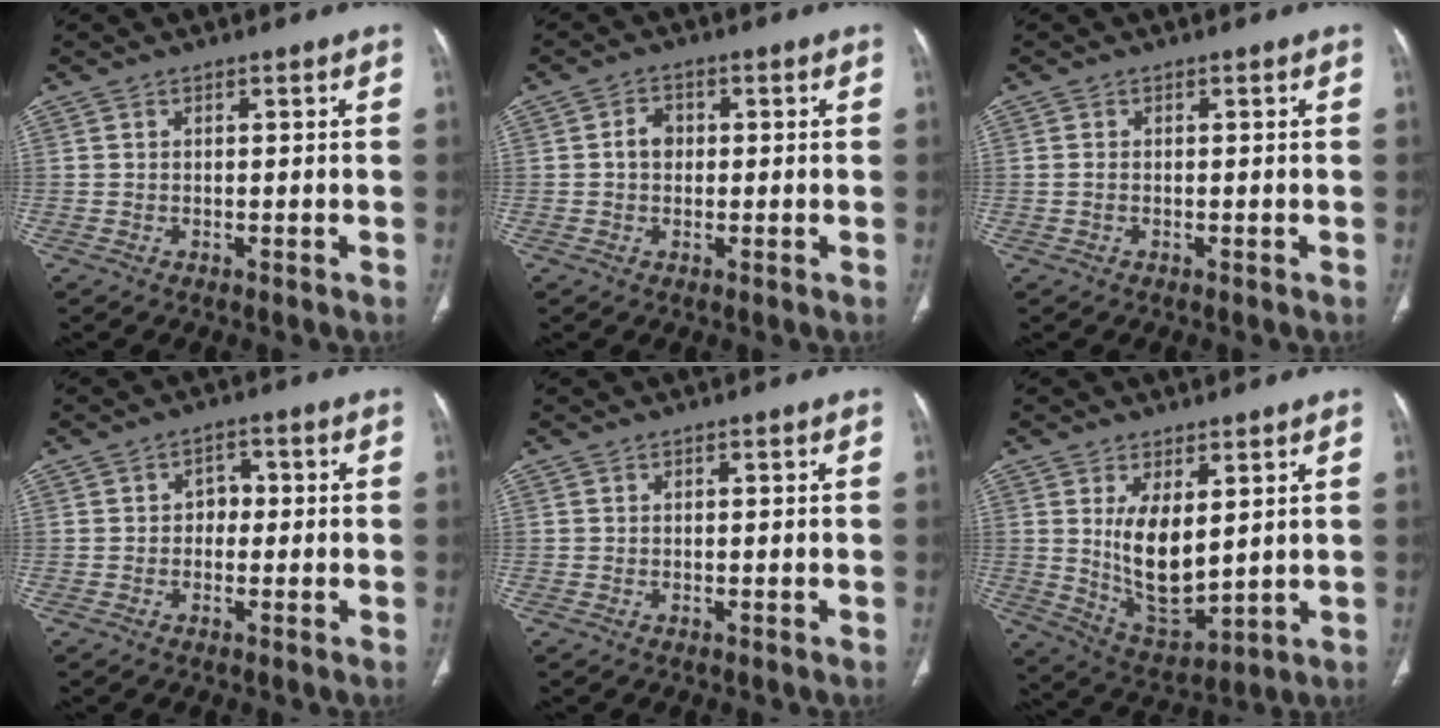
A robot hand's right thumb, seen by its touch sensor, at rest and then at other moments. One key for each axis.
{"total": 3.4, "fx": 0.1, "fy": 2.7, "fz": 2.0, "tx": -0.025, "ty": 0.010, "tz": -0.003}
{"total": 0.8, "fx": -0.2, "fy": 0.5, "fz": 0.6, "tx": -0.015, "ty": 0.000, "tz": -0.002}
{"total": 3.0, "fx": -0.1, "fy": 2.5, "fz": 1.8, "tx": -0.007, "ty": 0.012, "tz": -0.010}
{"total": 0.0}
{"total": 11.3, "fx": 2.5, "fy": 5.4, "fz": 9.6, "tx": -0.149, "ty": -0.033, "tz": 0.065}